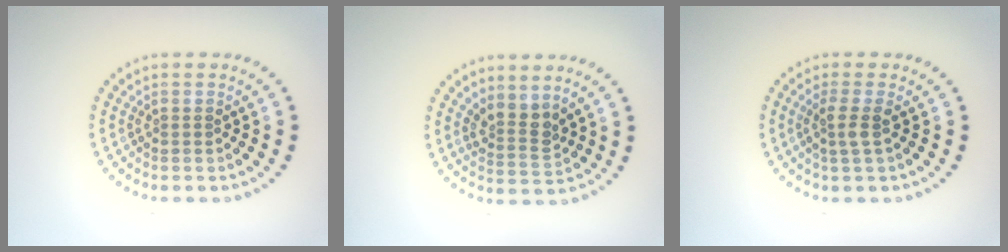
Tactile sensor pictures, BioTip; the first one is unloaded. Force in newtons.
{"total": 2.6, "press": 1.9, "slide": 1.7}
{"total": 1.8, "press": 1.4, "slide": 1.1}